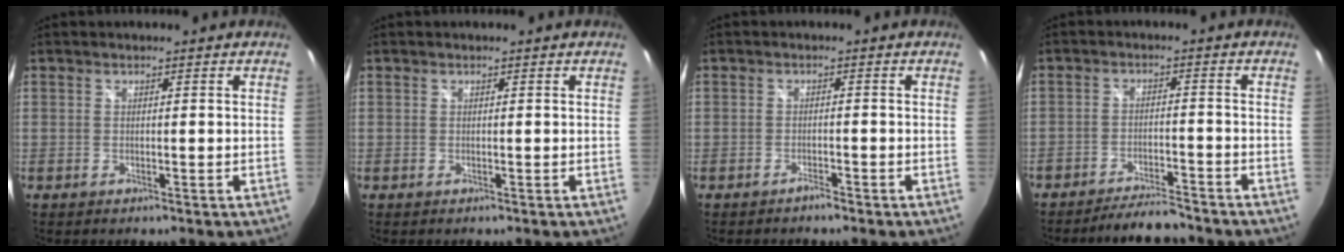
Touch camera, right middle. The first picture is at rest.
{"total": 0.0}
{"total": 1.3, "force": [-1.3, 0.4, 0.2], "torque": [-0.008, 0.000, -0.022]}
{"total": 7.7, "force": [-7.2, 1.3, 2.4], "torque": [-0.063, 0.005, -0.108]}